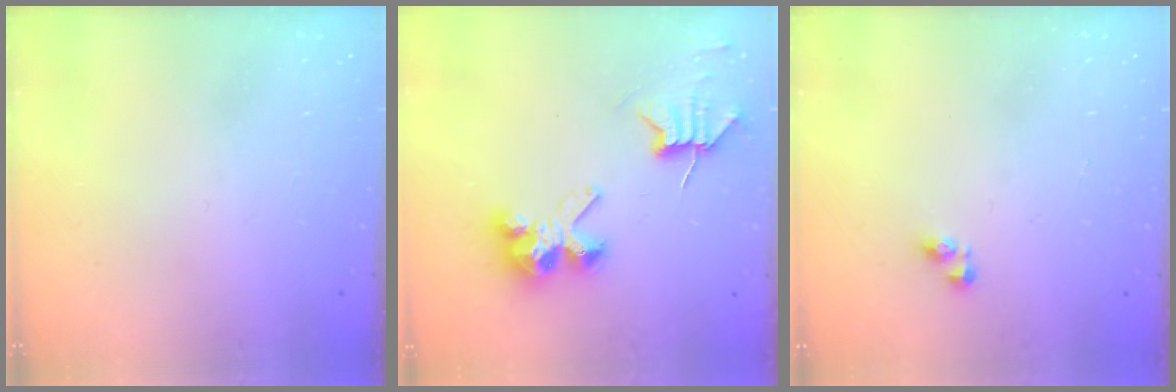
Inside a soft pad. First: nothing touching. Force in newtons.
{"total": 7.4, "press": 7.3, "slide": 0.6}
{"total": 3.8, "press": 3.7, "slide": 0.4}